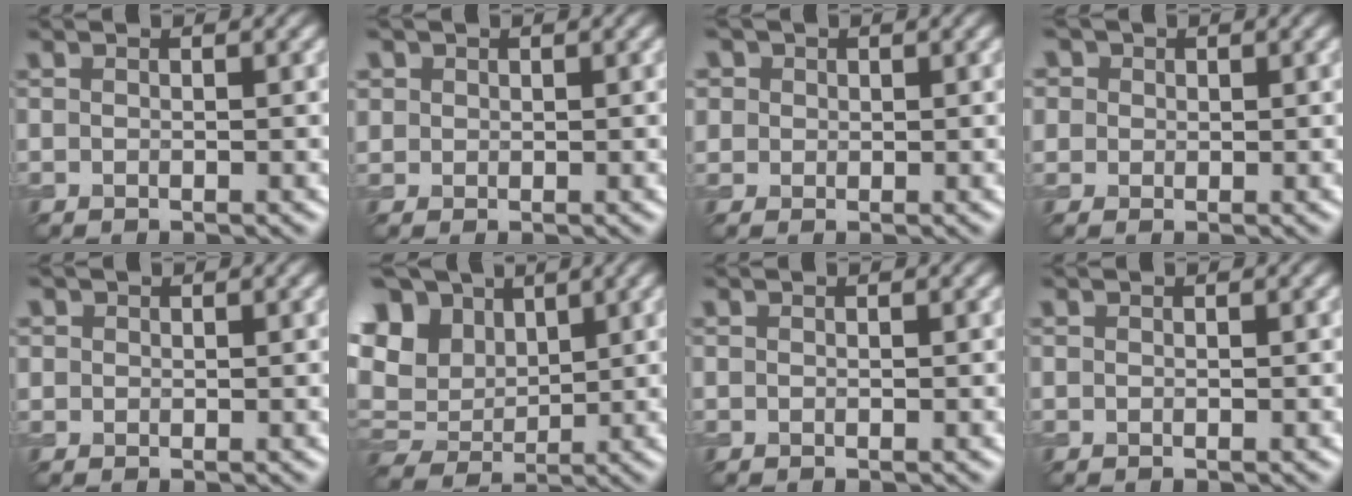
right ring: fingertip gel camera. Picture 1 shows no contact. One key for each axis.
{"total": 1.1, "fx": 0.4, "fy": 1.0, "fz": 0.1, "tx": 0.005, "ty": -0.003, "tz": 0.008}
{"total": 3.2, "fx": 1.6, "fy": 2.6, "fz": 1.1, "tx": -0.030, "ty": 0.010, "tz": 0.024}
{"total": 4.5, "fx": 2.2, "fy": 3.5, "fz": 1.8, "tx": -0.052, "ty": 0.015, "tz": 0.022}
{"total": 0.7, "fx": 0.2, "fy": 0.7, "fz": 0.0, "tx": 0.005, "ty": -0.001, "tz": 0.003}
{"total": 13.8, "fx": 5.6, "fy": 10.1, "fz": 7.5, "tx": -0.170, "ty": 0.038, "tz": 0.079}
{"total": 0.0}
{"total": 0.0}